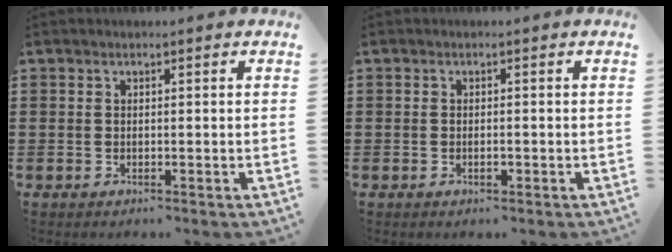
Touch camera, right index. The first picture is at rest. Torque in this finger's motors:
{"motor_torque": [0.04, 0.07, 0.02, 0.01]}